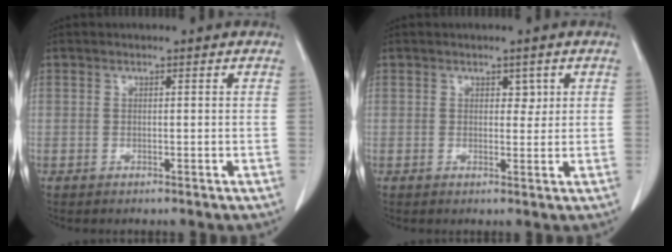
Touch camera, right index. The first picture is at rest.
{"total": 1.6, "force": [0.7, 1.1, 1.0], "torque": [-0.008, -0.003, 0.010]}